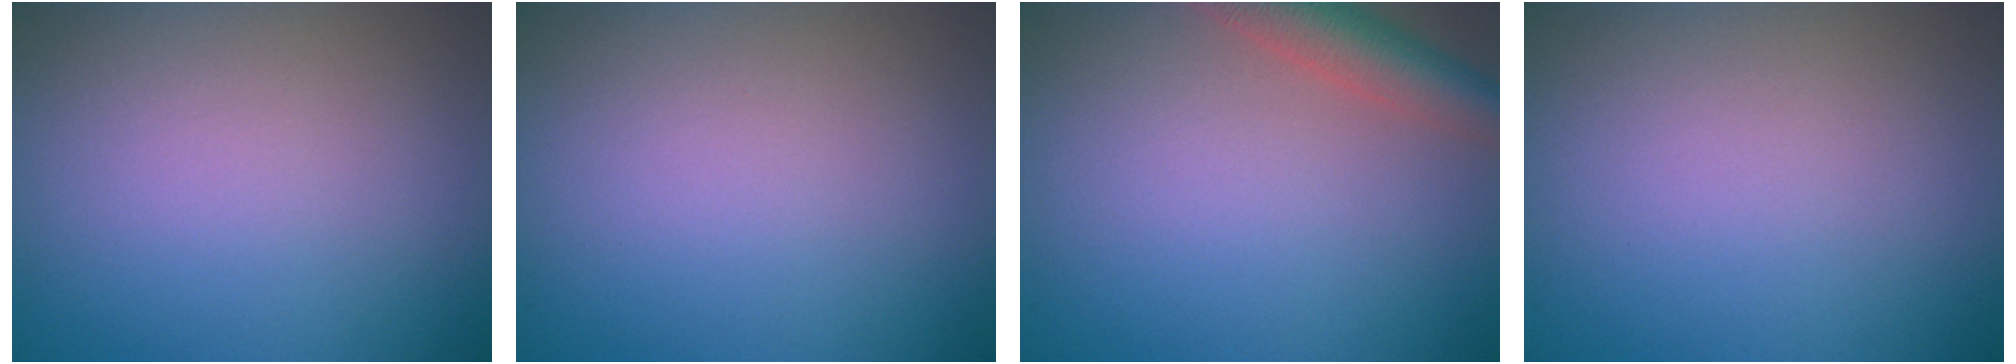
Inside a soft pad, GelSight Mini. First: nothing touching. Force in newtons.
{"total": 0.0}
{"total": 4.6, "press": 4.6, "slide": 0.5}
{"total": 0.0}